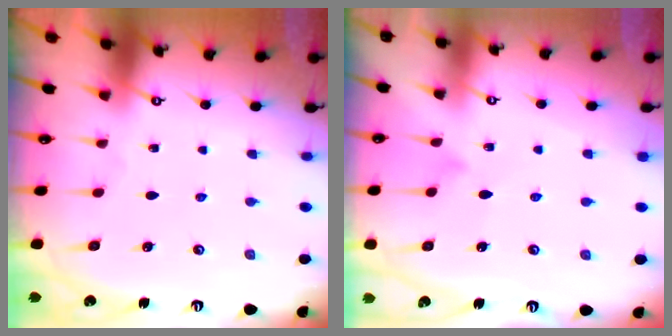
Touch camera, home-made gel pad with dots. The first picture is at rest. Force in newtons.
{"total": 7.6, "press": 7.6, "slide": 0.5}